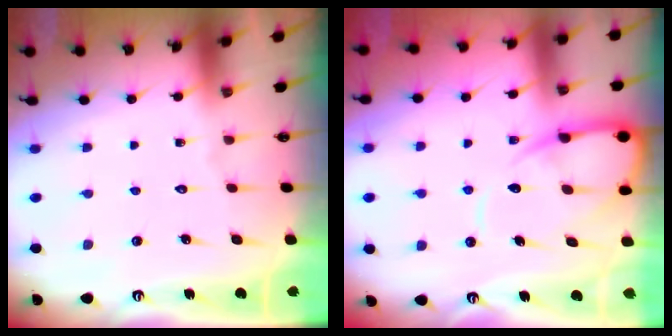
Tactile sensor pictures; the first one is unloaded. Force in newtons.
{"total": 10.6, "press": 10.5, "slide": 0.9}